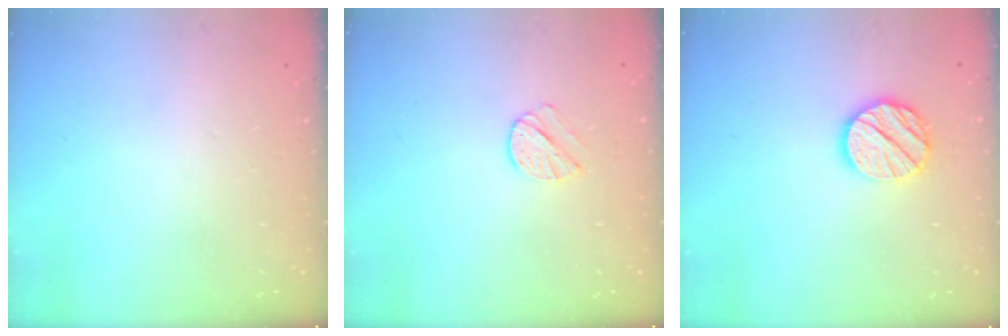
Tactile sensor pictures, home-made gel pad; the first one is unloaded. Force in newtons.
{"total": 6.3, "press": 6.3, "slide": 0.8}
{"total": 11.9, "press": 11.9, "slide": 1.0}